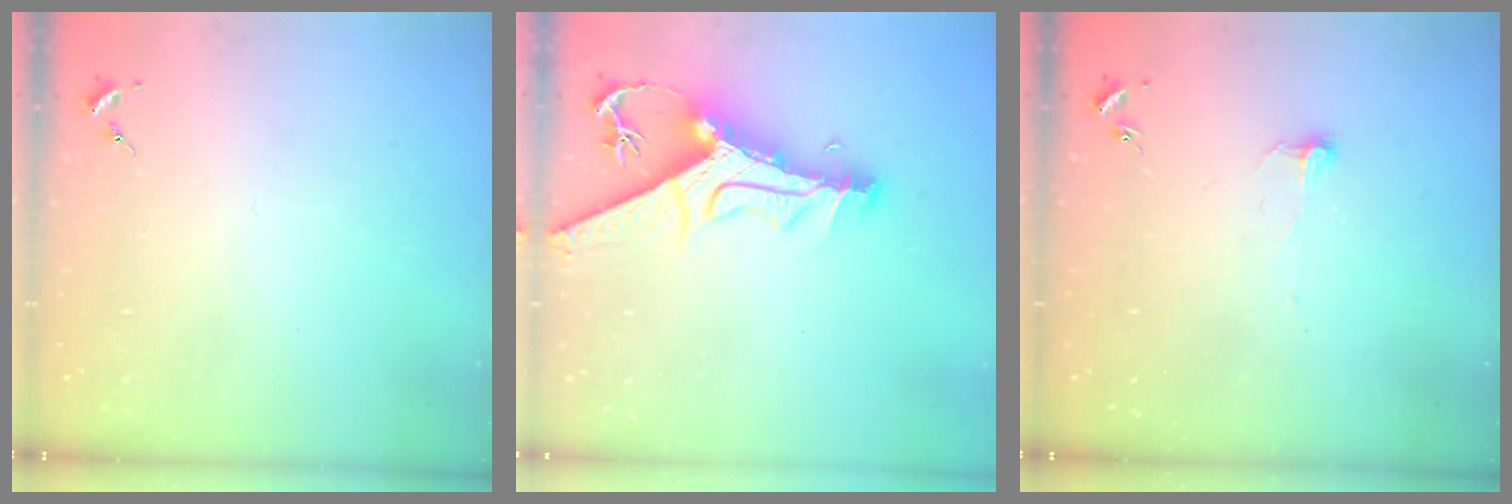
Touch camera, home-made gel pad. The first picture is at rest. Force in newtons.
{"total": 13.6, "press": 13.5, "slide": 1.4}
{"total": 4.5, "press": 4.5, "slide": 0.5}